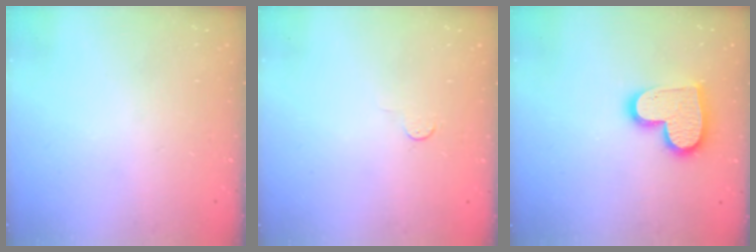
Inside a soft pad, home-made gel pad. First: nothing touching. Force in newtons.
{"total": 2.8, "press": 2.8, "slide": 0.4}
{"total": 13.9, "press": 13.9, "slide": 1.2}